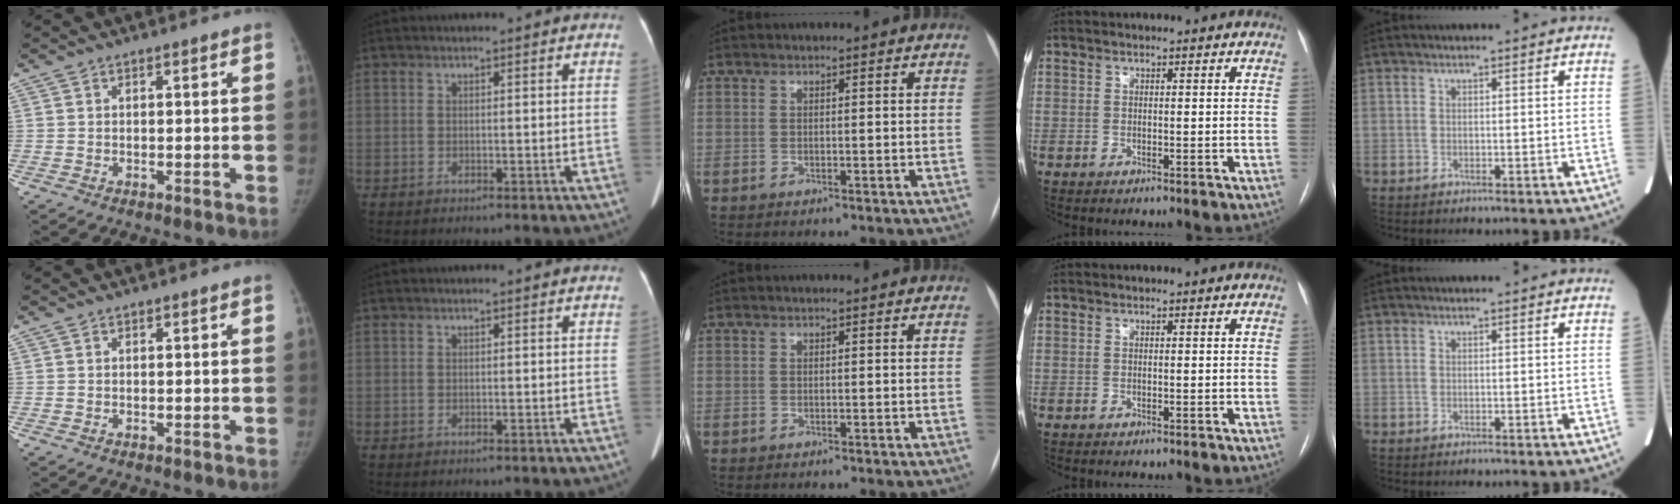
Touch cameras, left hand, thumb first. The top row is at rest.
{}